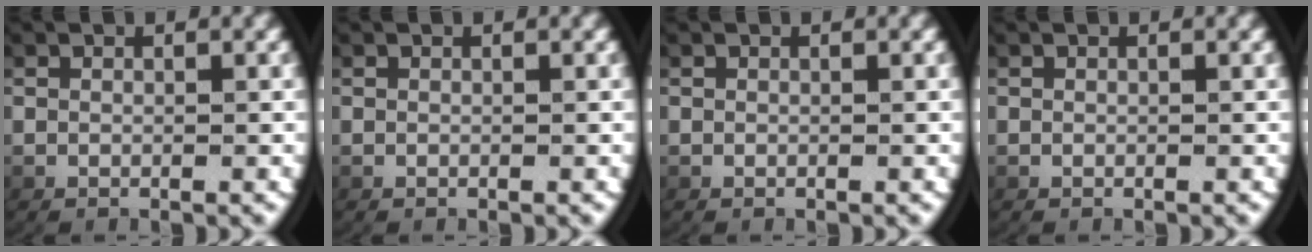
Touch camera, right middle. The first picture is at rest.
{"total": 0.0}
{"total": 0.0}
{"total": 0.0}